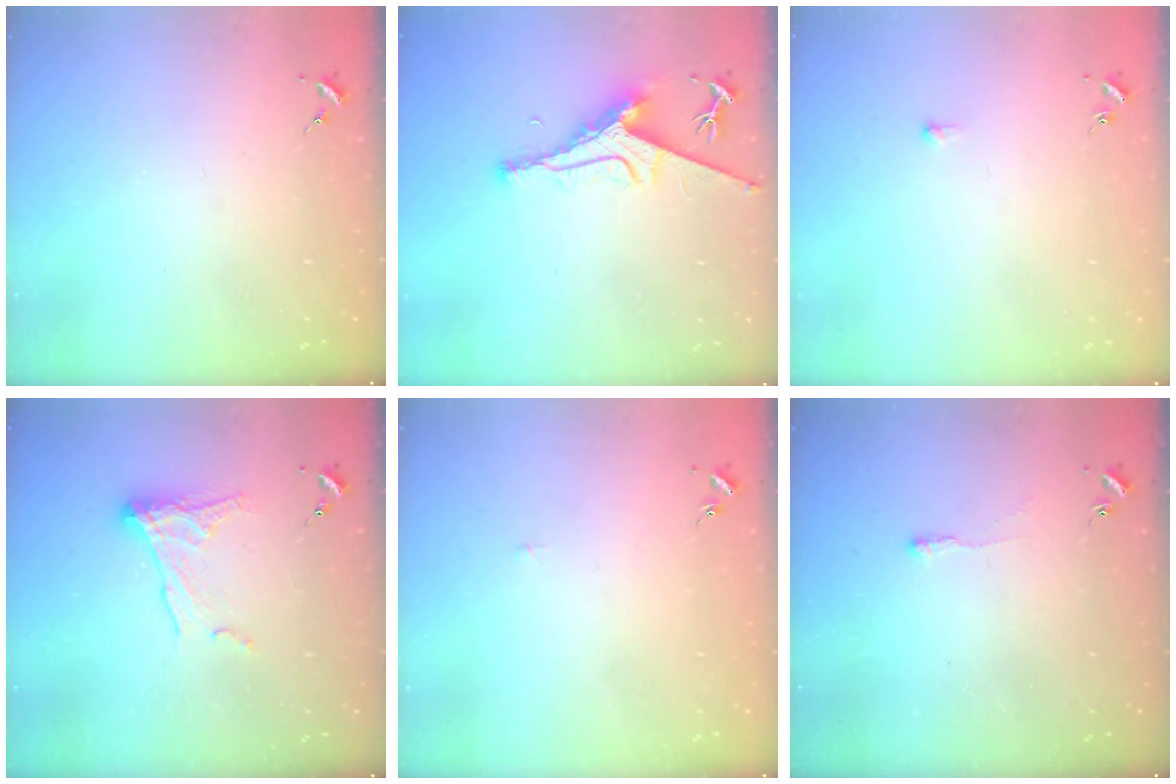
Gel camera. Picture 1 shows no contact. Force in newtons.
{"total": 8.5, "press": 8.4, "slide": 1.1}
{"total": 2.9, "press": 2.8, "slide": 0.6}
{"total": 10.1, "press": 10.1, "slide": 0.8}
{"total": 1.8, "press": 1.8, "slide": 0.3}
{"total": 2.5, "press": 2.5, "slide": 0.5}